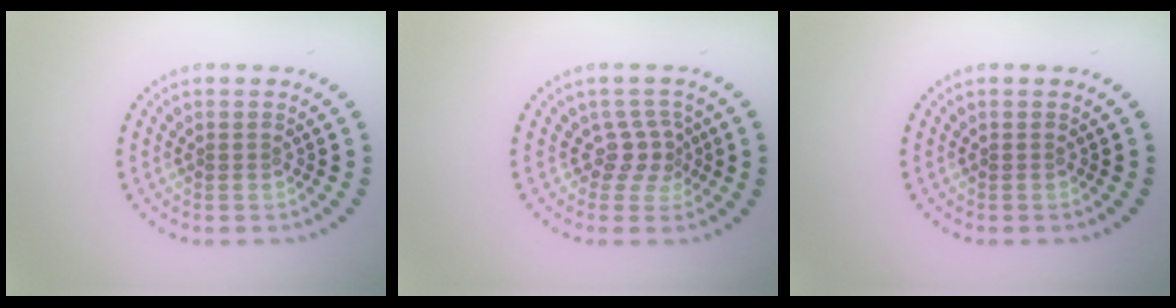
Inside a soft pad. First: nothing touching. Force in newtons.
{"total": 2.3, "press": 1.4, "slide": 1.8}
{"total": 0.0}